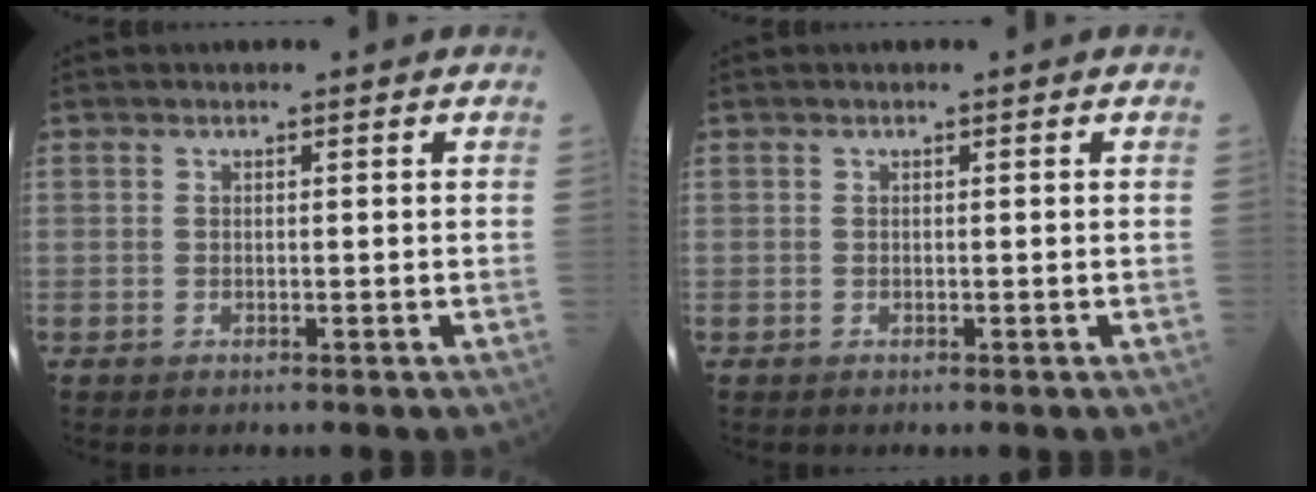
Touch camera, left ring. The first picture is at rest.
{"total": 0.0}